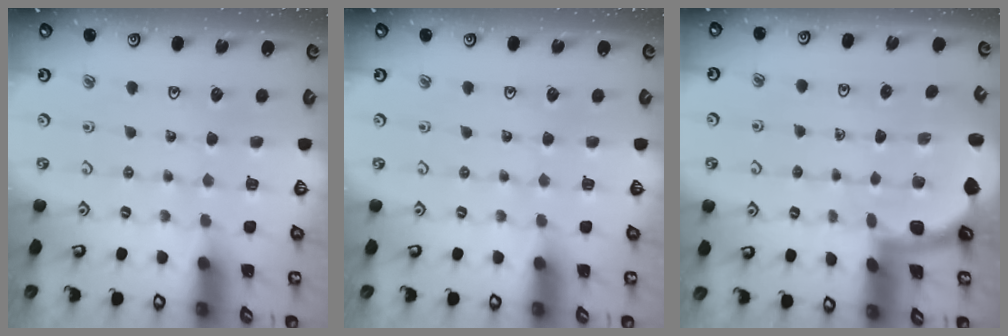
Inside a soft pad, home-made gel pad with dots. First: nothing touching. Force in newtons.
{"total": 0.0}
{"total": 1.7, "press": 1.7, "slide": 0.0}